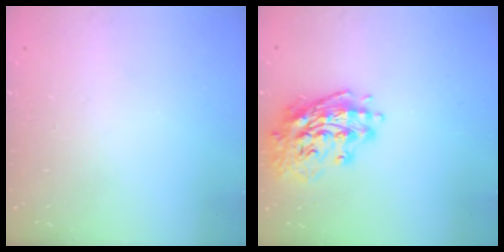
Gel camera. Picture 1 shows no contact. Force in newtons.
{"total": 16.2, "press": 16.0, "slide": 2.6}